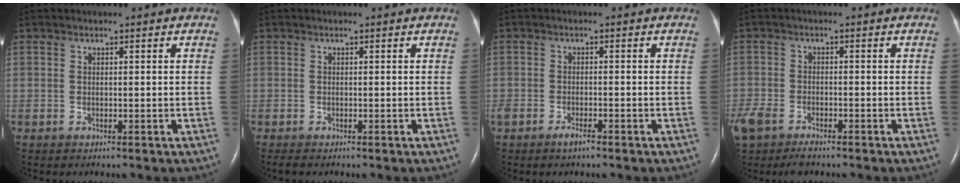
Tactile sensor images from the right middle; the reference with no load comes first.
{"total": 0.7, "force": [-0.6, 0.0, 0.4], "torque": [-0.011, -0.003, -0.010]}
{"total": 1.9, "force": [-1.5, 0.3, 1.2], "torque": [-0.030, -0.002, -0.026]}
{"total": 11.8, "force": [-7.9, 6.2, 6.2], "torque": [-0.177, -0.018, -0.126]}